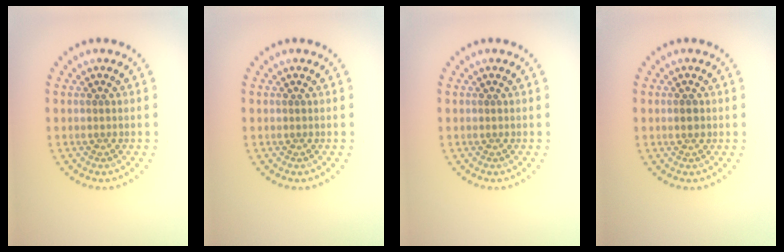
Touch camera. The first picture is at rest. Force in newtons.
{"total": 0.0}
{"total": 0.0}
{"total": 1.3, "press": 1.3, "slide": 0.1}